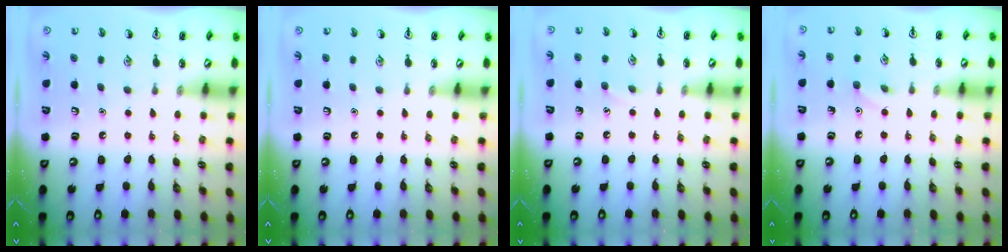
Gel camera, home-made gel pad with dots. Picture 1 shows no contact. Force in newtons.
{"total": 0.0}
{"total": 3.8, "press": 3.6, "slide": 1.0}
{"total": 5.1, "press": 5.0, "slide": 1.2}